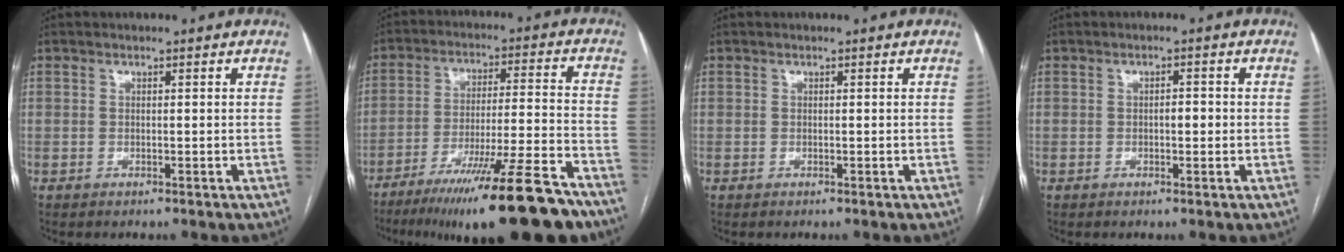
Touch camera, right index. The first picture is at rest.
{"total": 22.1, "force": [-16.7, 0.9, 14.4], "torque": [-0.174, -0.011, -0.264]}
{"total": 0.0}
{"total": 1.9, "force": [-0.1, 0.8, 1.7], "torque": [-0.026, 0.004, -0.001]}